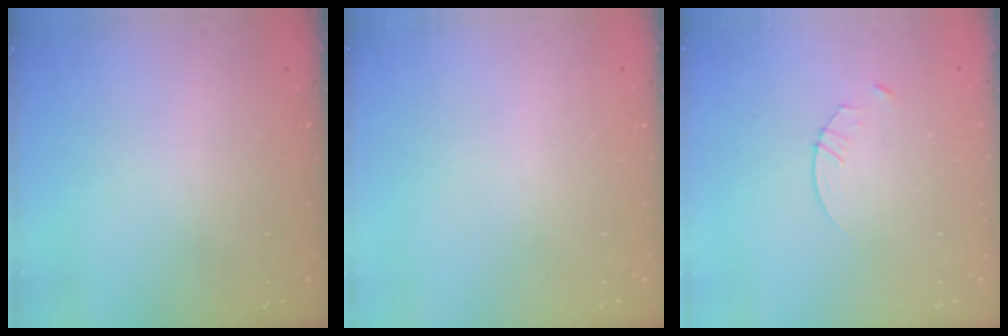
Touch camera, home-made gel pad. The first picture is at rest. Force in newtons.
{"total": 0.0}
{"total": 2.9, "press": 2.9, "slide": 0.4}